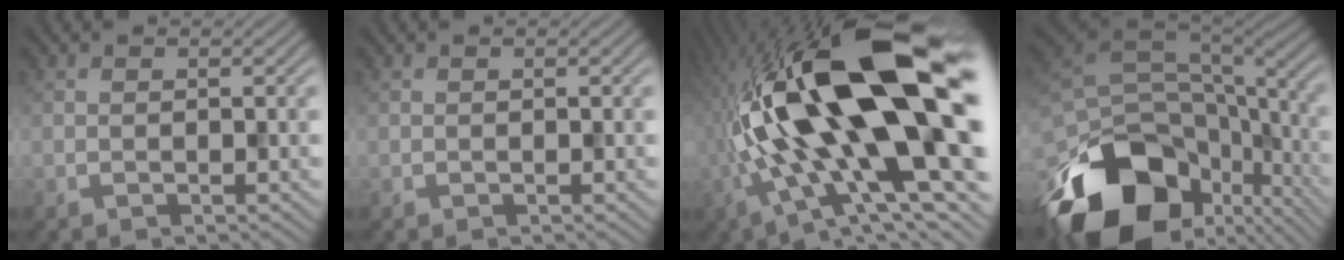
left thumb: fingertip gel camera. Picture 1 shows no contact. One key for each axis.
{"total": 0.0}
{"total": 23.7, "fx": 1.1, "fy": 9.6, "fz": 21.6, "tx": -0.418, "ty": -0.018, "tz": 0.020}
{"total": 18.9, "fx": -9.1, "fy": 11.7, "fz": 11.8, "tx": -0.263, "ty": -0.046, "tz": -0.129}